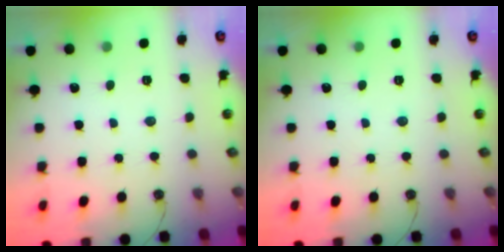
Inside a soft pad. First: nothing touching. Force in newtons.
{"total": 0.0}